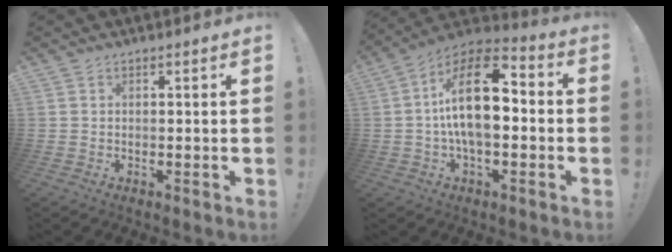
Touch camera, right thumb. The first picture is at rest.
{"total": 18.6, "force": [0.3, 9.4, 16.1], "torque": [-0.271, 0.007, 0.001]}